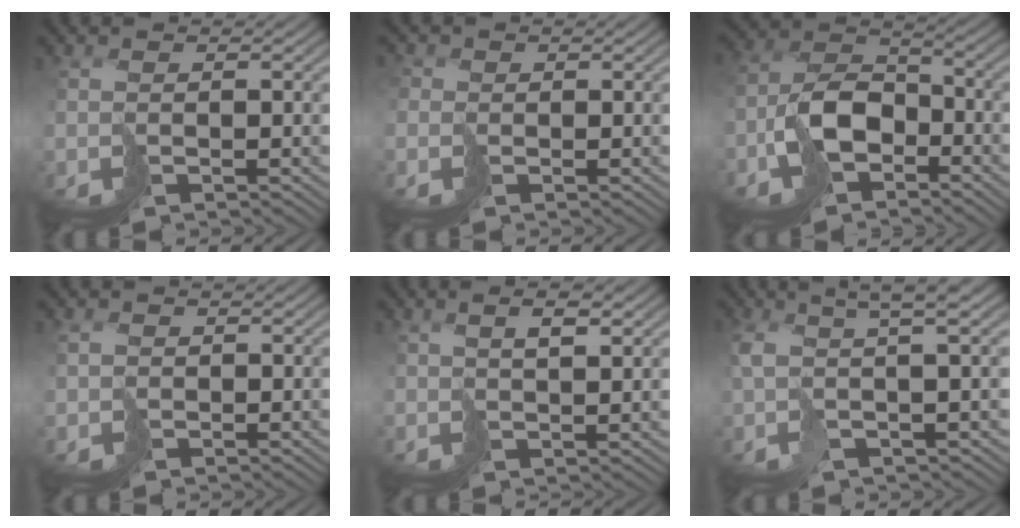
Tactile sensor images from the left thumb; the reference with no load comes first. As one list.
[{"total": 2.4, "force": [-0.6, 2.2, 0.8], "torque": [-0.022, -0.007, -0.012]}, {"total": 8.4, "force": [-3.7, 5.3, 5.3], "torque": [-0.118, 0.001, -0.081]}, {"total": 1.2, "force": [0.3, 1.2, -0.1], "torque": [0.008, -0.001, 0.011]}, {"total": 3.1, "force": [1.9, 0.7, 2.4], "torque": [-0.042, 0.006, 0.037]}, {"total": 6.1, "force": [1.7, 1.6, 5.6], "torque": [-0.097, 0.013, 0.025]}]